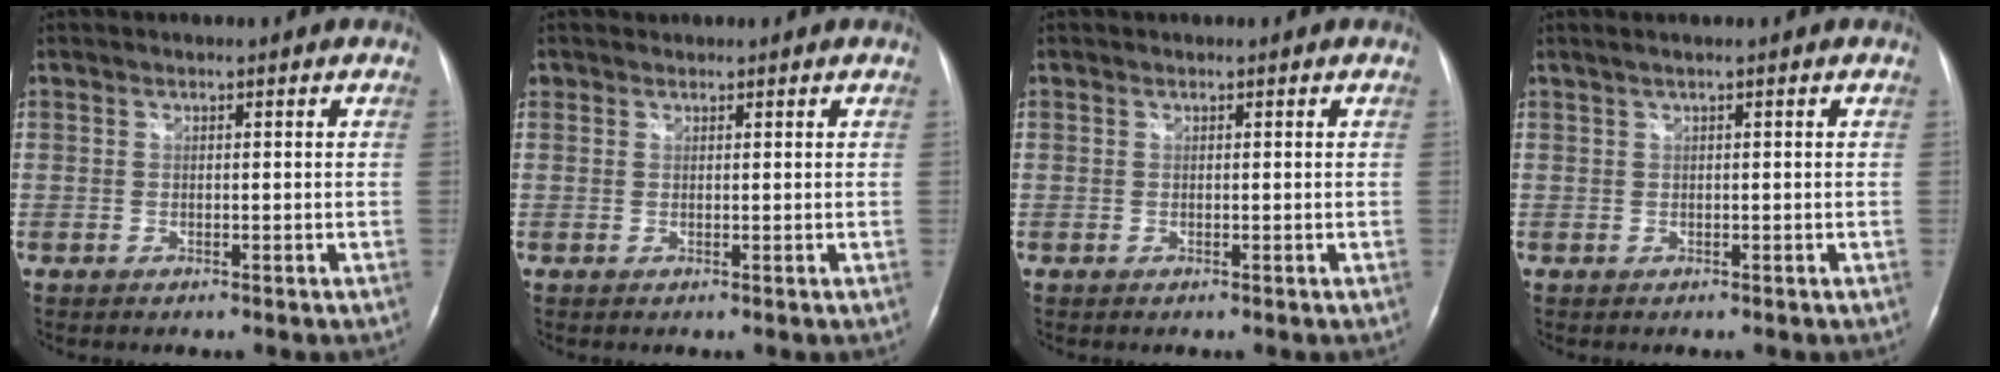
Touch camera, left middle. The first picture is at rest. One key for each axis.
{"total": 0.9, "fx": 0.7, "fy": 0.6, "fz": 0.0, "tx": 0.002, "ty": 0.003, "tz": 0.011}
{"total": 0.0}
{"total": 1.1, "fx": 0.7, "fy": -0.2, "fz": 0.9, "tx": -0.026, "ty": 0.013, "tz": 0.015}